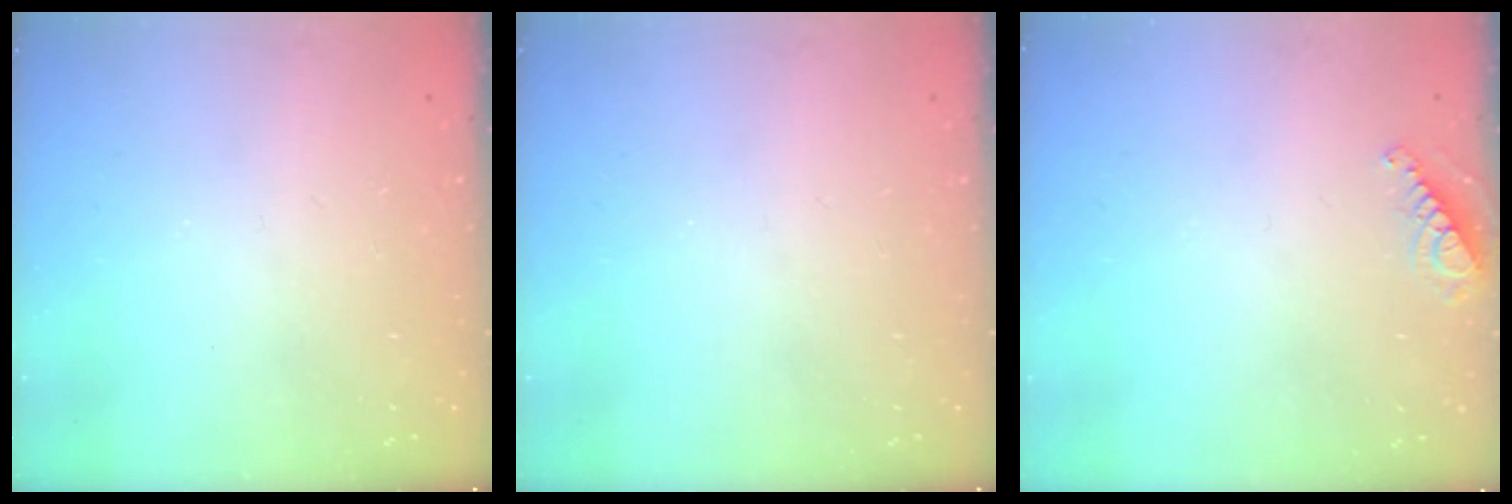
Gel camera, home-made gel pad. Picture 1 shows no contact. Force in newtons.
{"total": 0.0}
{"total": 5.3, "press": 5.3, "slide": 0.6}